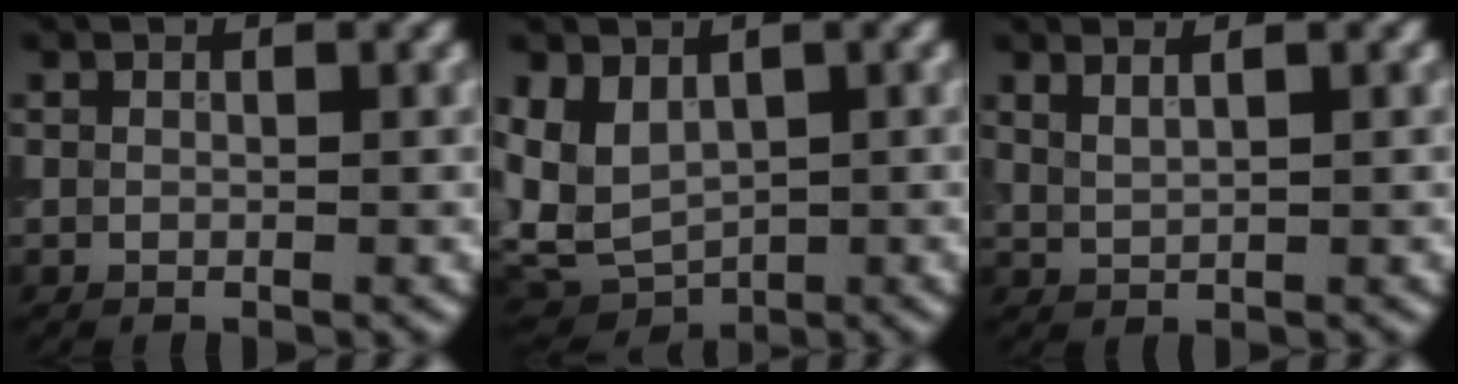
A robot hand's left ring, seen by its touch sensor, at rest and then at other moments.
{"total": 4.8, "force": [0.8, 3.4, 3.3], "torque": [-0.071, -0.001, 0.009]}
{"total": 2.3, "force": [1.7, 0.8, 1.3], "torque": [-0.008, 0.002, 0.020]}